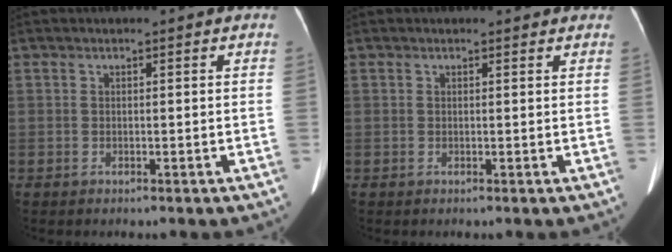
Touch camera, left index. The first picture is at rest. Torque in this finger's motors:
{"motor_torque": [0.24, 0.00, 0.00, 0.00]}